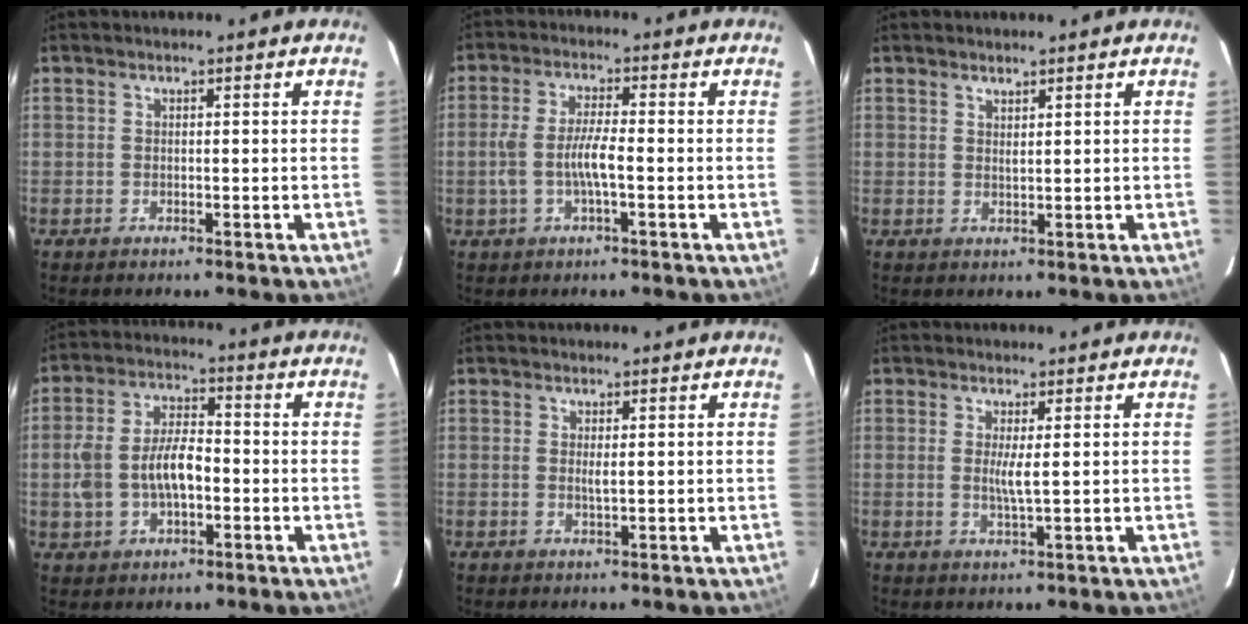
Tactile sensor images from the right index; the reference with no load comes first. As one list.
[{"total": 6.2, "force": [-1.5, 1.1, 5.9], "torque": [-0.122, 0.002, -0.027]}, {"total": 1.3, "force": [1.2, 0.2, 0.6], "torque": [-0.011, -0.001, 0.019]}, {"total": 10.3, "force": [-1.9, 5.7, 8.3], "torque": [-0.174, 0.014, -0.028]}, {"total": 1.3, "force": [0.2, 0.1, 1.3], "torque": [-0.024, -0.002, 0.002]}, {"total": 2.8, "force": [0.3, -0.1, 2.8], "torque": [-0.052, -0.006, 0.004]}]